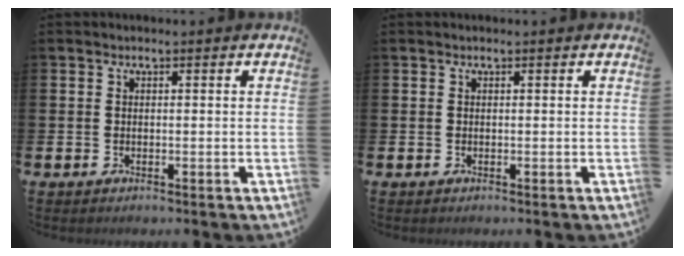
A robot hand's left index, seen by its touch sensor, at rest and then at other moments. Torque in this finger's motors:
{"motor_torque": [0.06, 0.18, 0.03, -0.01]}